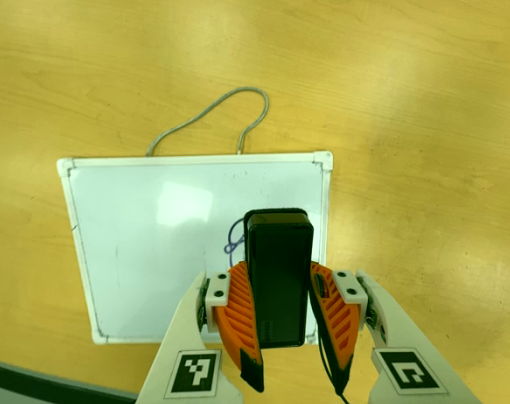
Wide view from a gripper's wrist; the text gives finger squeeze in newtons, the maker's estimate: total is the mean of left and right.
{"total": 6.4, "left": 5.4, "right": 7.3}